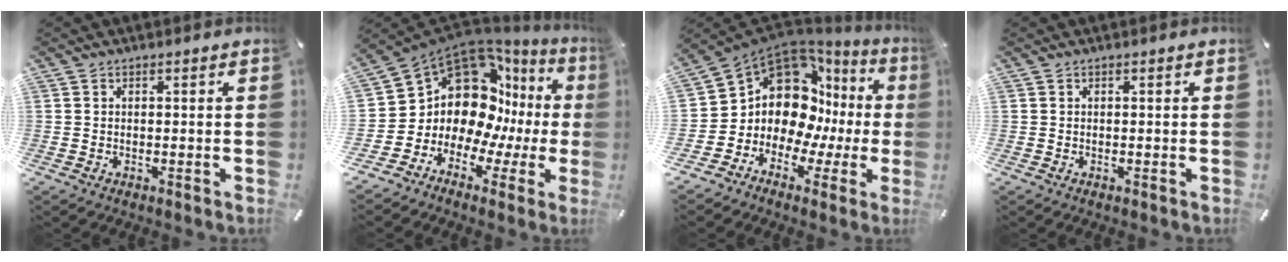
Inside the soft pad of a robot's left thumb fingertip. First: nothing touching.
{"total": 14.6, "force": [5.3, 11.3, 7.7], "torque": [-0.158, -0.082, 0.097]}
{"total": 13.5, "force": [3.5, 10.4, 7.8], "torque": [-0.154, -0.068, 0.055]}
{"total": 0.0}